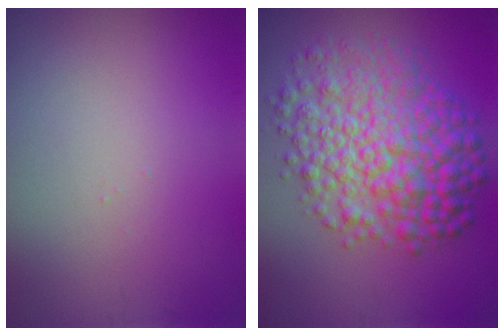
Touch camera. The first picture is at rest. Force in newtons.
{"total": 8.4, "press": 8.4, "slide": 0.1}